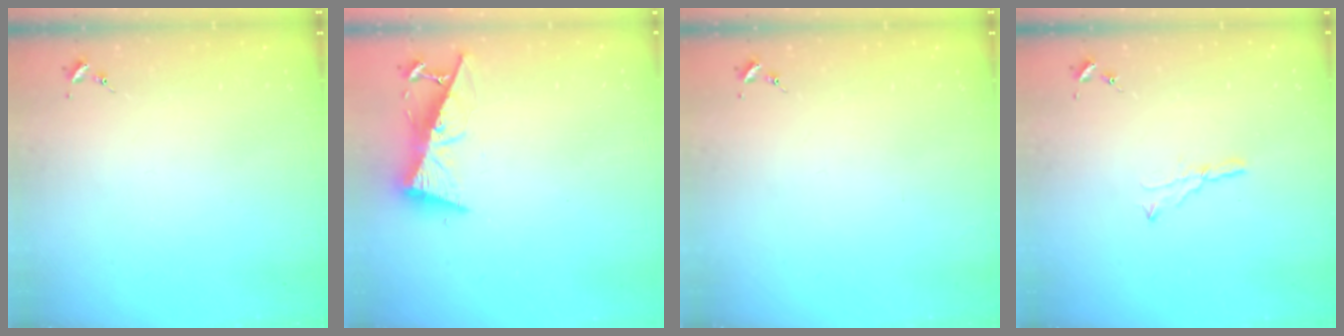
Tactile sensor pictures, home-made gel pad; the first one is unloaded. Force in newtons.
{"total": 10.6, "press": 10.5, "slide": 1.2}
{"total": 0.0}
{"total": 5.2, "press": 5.2, "slide": 0.3}